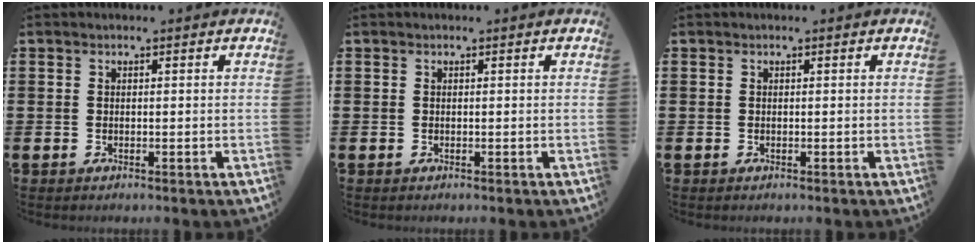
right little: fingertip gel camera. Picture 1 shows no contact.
{"total": 0.0}
{"total": 0.0}